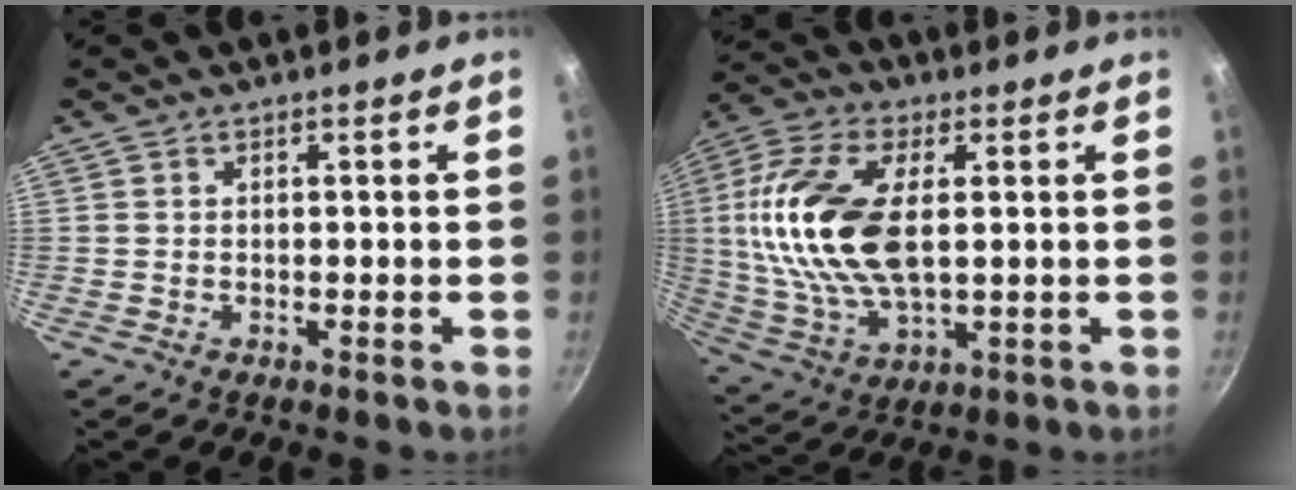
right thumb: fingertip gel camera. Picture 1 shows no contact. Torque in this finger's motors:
{"motor_torque": [0.94, 1.51, 2.07, 0.32, 0.66]}